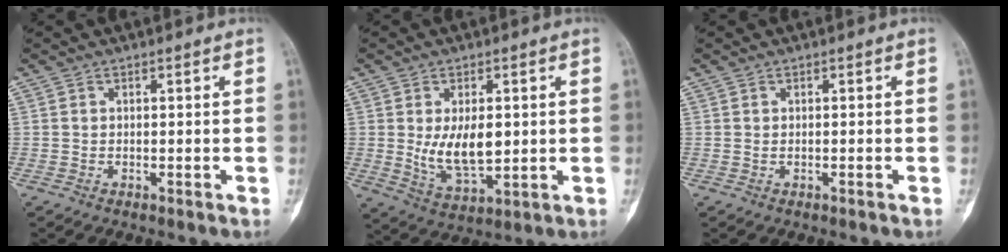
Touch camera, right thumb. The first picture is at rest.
{"total": 9.3, "force": [0.6, 4.8, 8.0], "torque": [-0.127, -0.021, 0.025]}
{"total": 0.0}